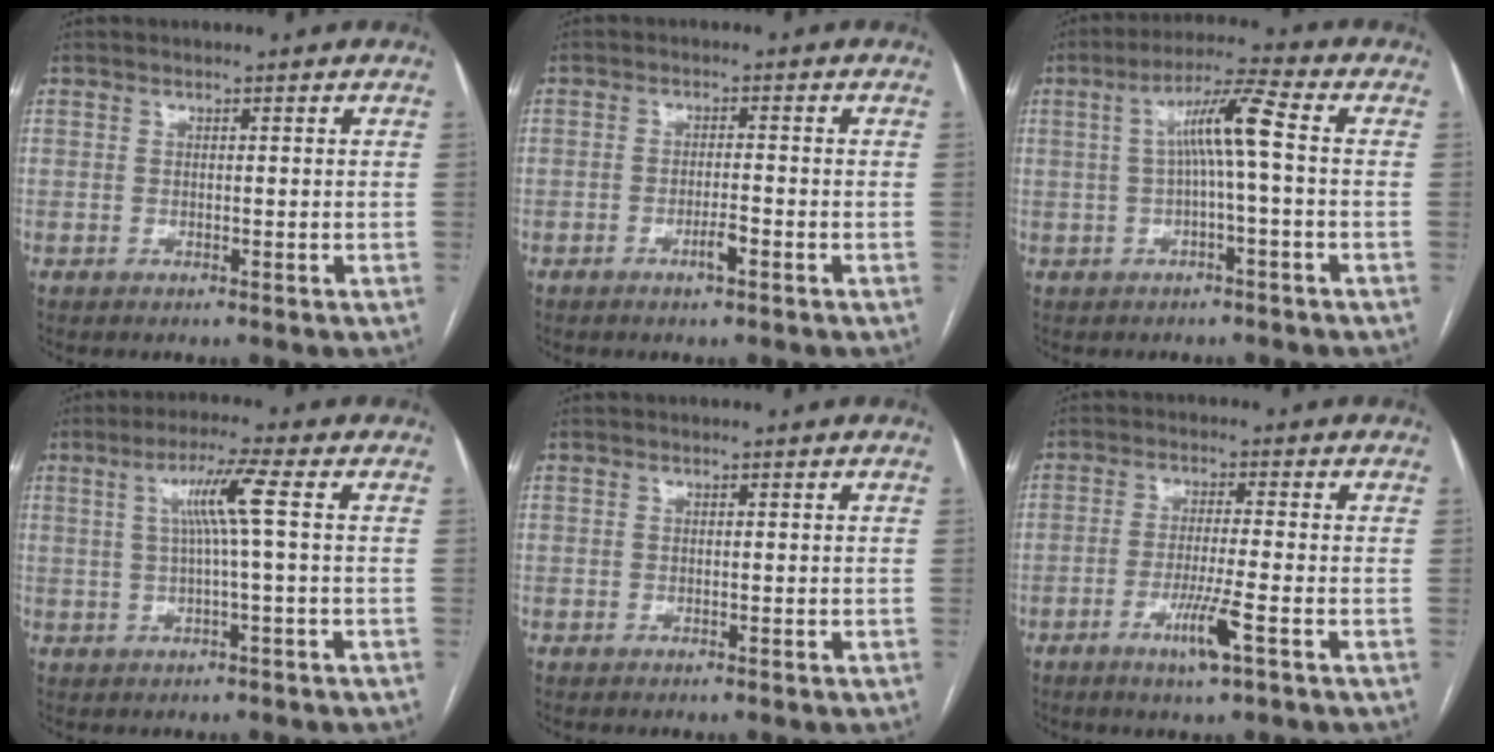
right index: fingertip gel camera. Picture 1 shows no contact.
{"total": 2.5, "force": [-1.4, 0.3, 2.1], "torque": [-0.036, 0.000, -0.023]}
{"total": 7.2, "force": [0.3, -0.2, 7.1], "torque": [-0.126, 0.023, 0.004]}
{"total": 5.9, "force": [1.1, -1.0, 5.7], "torque": [-0.105, 0.010, 0.024]}
{"total": 0.0}
{"total": 5.7, "force": [-2.6, -0.3, 5.1], "torque": [-0.096, -0.012, -0.049]}